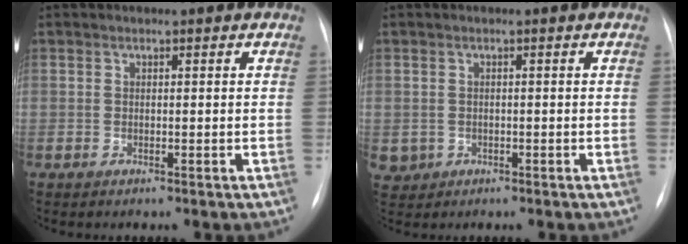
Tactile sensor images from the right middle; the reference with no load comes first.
{"total": 2.4, "force": [-0.6, 2.3, 0.4], "torque": [-0.005, 0.004, -0.002]}